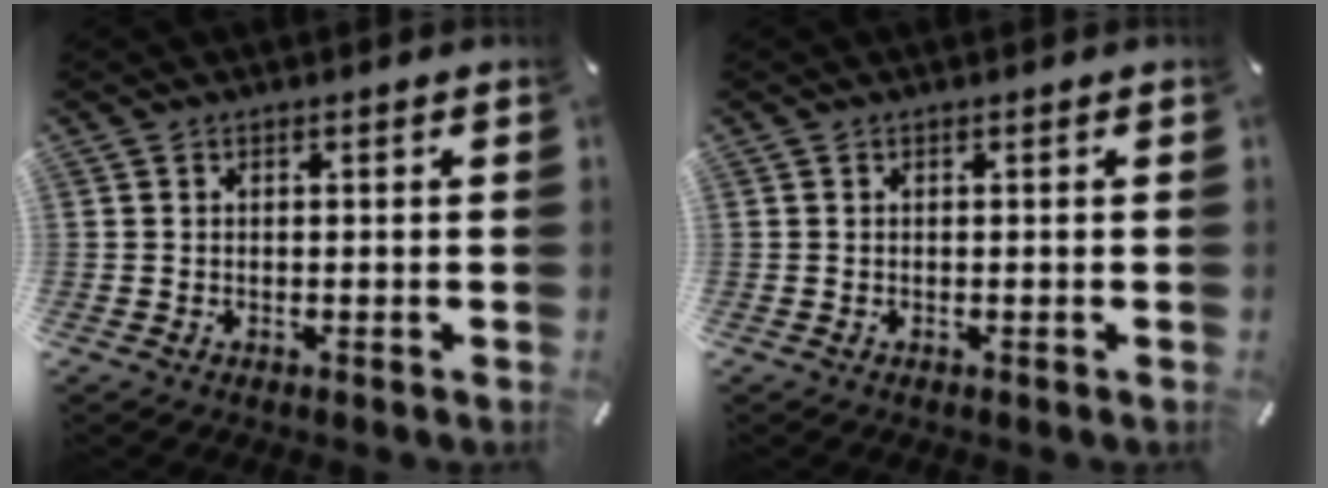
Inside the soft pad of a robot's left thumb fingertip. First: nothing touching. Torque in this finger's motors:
{"motor_torque": [0.09, 0.10, 0.01, 0.00, 0.00]}